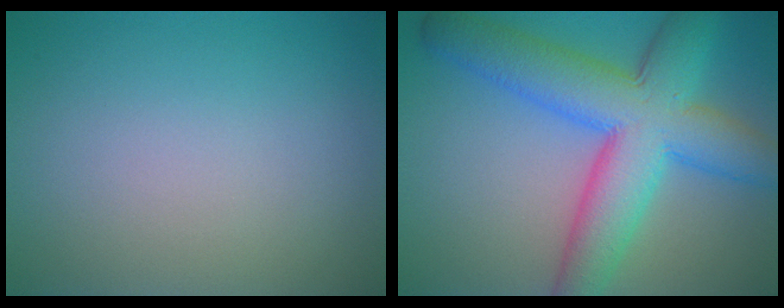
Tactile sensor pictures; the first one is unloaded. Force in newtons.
{"total": 10.2, "press": 10.2, "slide": 0.2}